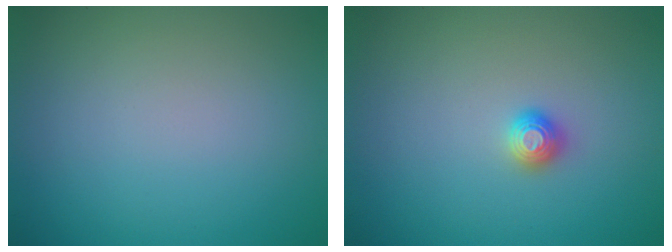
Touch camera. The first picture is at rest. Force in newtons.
{"total": 1.1, "press": 1.1, "slide": 0.1}